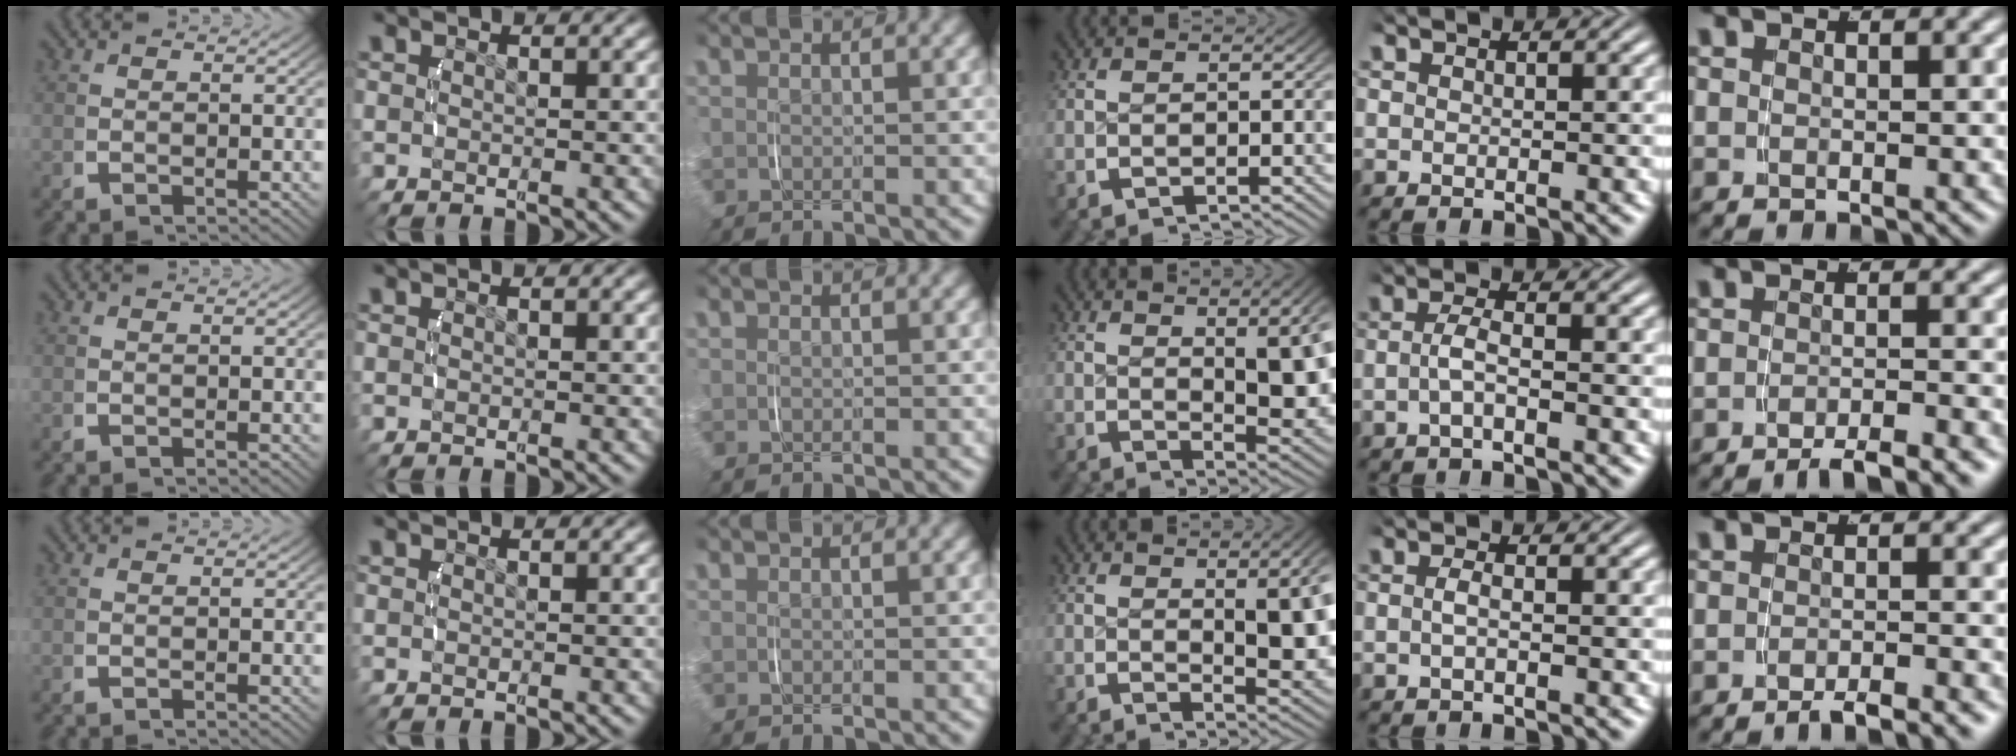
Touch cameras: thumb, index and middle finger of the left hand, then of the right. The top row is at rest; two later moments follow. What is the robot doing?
{"motion": "lift_and_place", "object": "glasses case"}